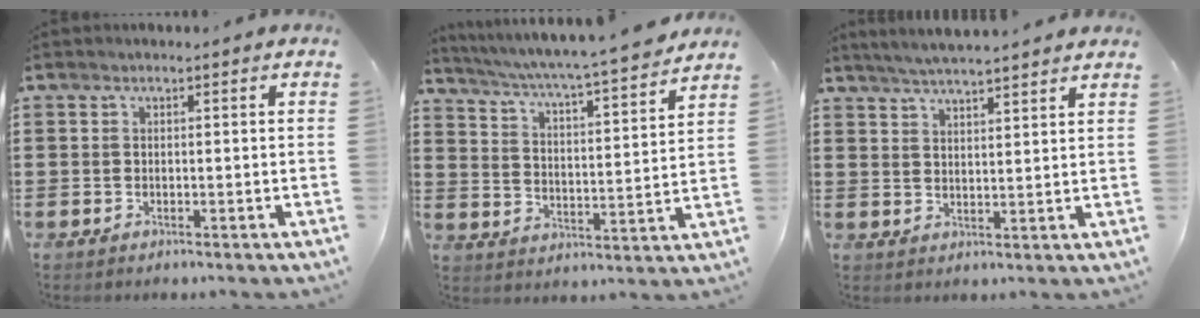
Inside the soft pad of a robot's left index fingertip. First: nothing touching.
{"total": 4.4, "force": [3.9, -0.7, 1.8], "torque": [-0.056, -0.041, 0.055]}
{"total": 4.1, "force": [3.9, -0.4, 1.1], "torque": [-0.034, -0.014, 0.070]}